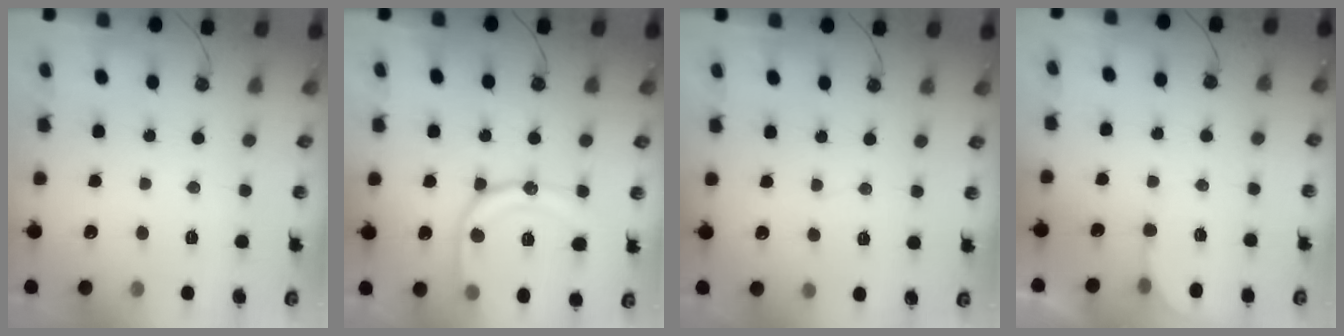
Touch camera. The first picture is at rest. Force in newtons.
{"total": 14.9, "press": 14.8, "slide": 1.7}
{"total": 2.0, "press": 2.0, "slide": 0.1}
{"total": 2.6, "press": 2.6, "slide": 0.2}